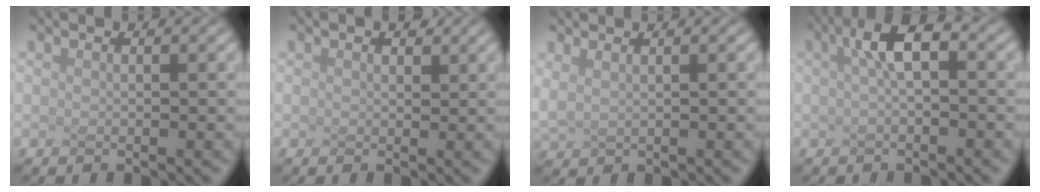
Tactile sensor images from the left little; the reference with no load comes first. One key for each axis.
{"total": 0.6, "fx": 0.0, "fy": -0.5, "fz": -0.4, "tx": -0.003, "ty": -0.011, "tz": 0.018}
{"total": 0.7, "fx": 0.6, "fy": -0.3, "fz": 0.0, "tx": -0.031, "ty": 0.002, "tz": 0.031}
{"total": 2.2, "fx": -0.8, "fy": -0.1, "fz": 2.1, "tx": -0.066, "ty": 0.003, "tz": 0.024}